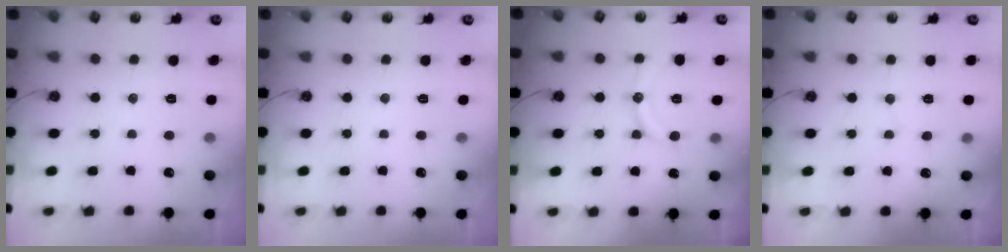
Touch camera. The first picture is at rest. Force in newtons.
{"total": 0.0}
{"total": 10.2, "press": 10.2, "slide": 0.4}
{"total": 2.4, "press": 2.3, "slide": 0.7}